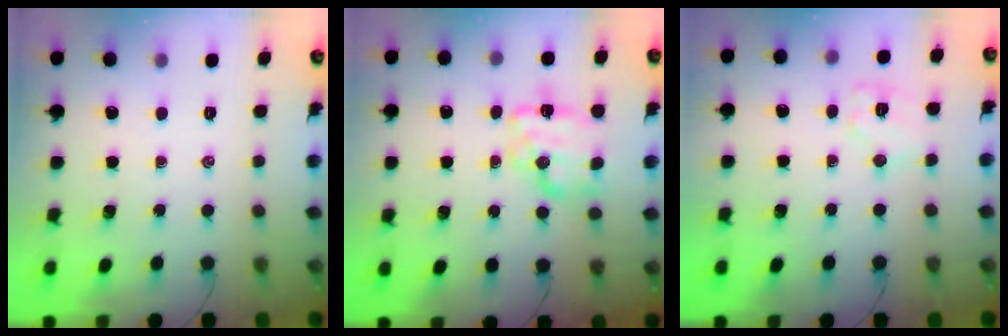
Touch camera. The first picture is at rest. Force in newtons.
{"total": 11.1, "press": 11.1, "slide": 0.4}
{"total": 8.6, "press": 8.6, "slide": 0.4}